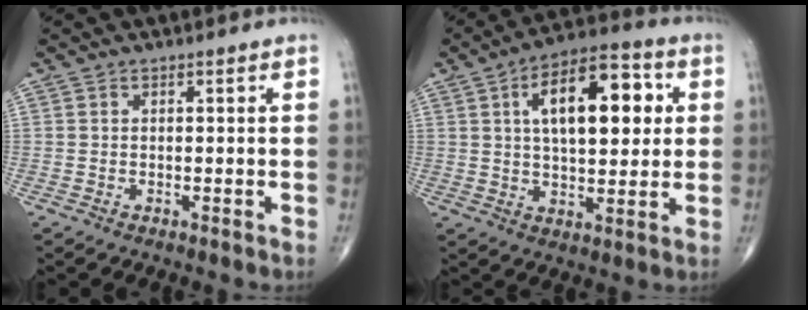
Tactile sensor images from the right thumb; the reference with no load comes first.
{"total": 16.6, "force": [4.1, 7.9, 14.0], "torque": [-0.193, 0.010, 0.059]}